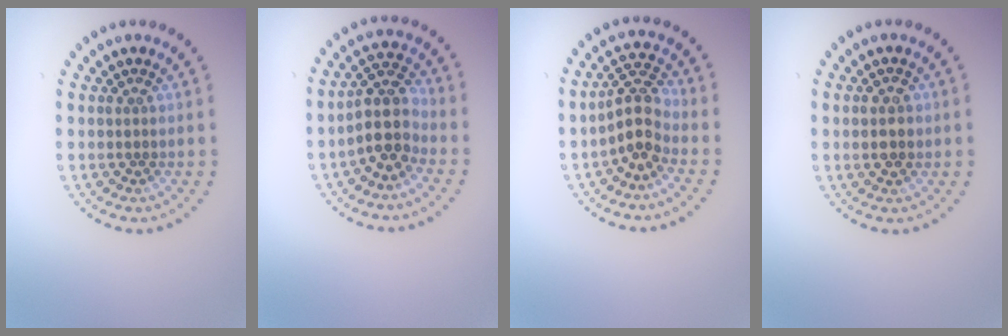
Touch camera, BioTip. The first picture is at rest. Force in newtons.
{"total": 3.8, "press": 3.1, "slide": 2.2}
{"total": 3.2, "press": 2.7, "slide": 1.7}
{"total": 2.0, "press": 2.0, "slide": 0.1}